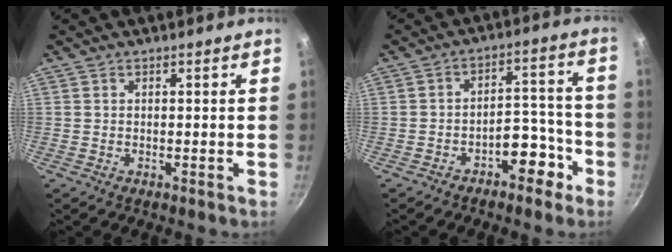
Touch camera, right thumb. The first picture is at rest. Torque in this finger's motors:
{"motor_torque": [2.65, 2.36, 0.43, -0.99, 0.01]}